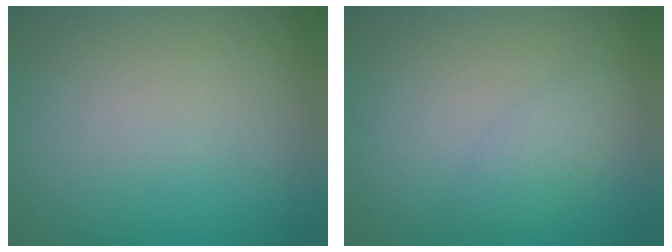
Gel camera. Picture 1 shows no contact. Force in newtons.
{"total": 1.9, "press": 1.9, "slide": 0.0}